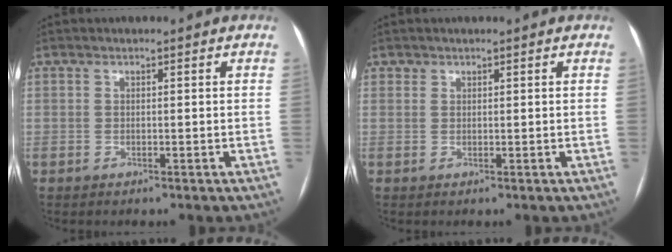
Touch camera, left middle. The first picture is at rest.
{"total": 0.6, "force": [0.4, 0.4, 0.0], "torque": [0.003, 0.001, 0.006]}